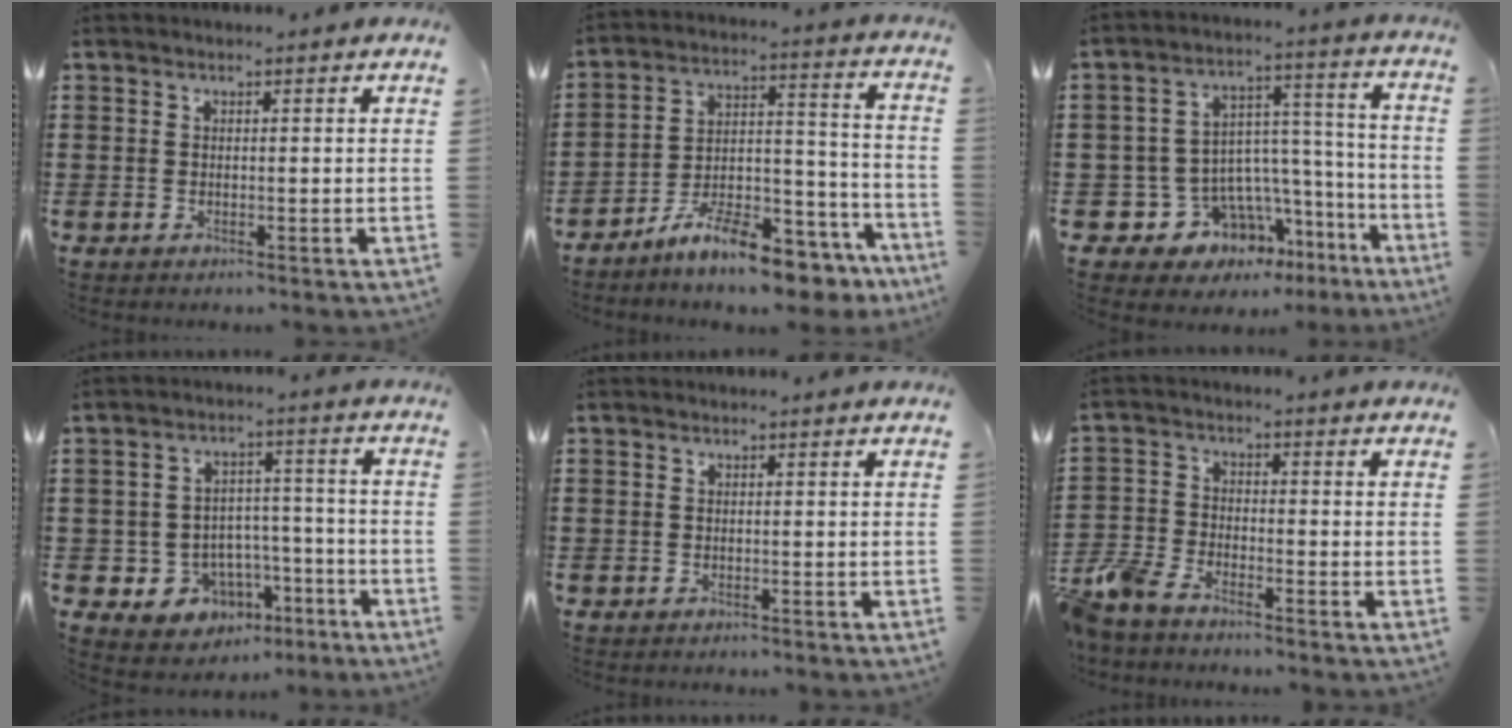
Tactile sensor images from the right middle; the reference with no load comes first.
{"total": 11.5, "force": [-9.9, 2.0, 5.5], "torque": [-0.078, 0.035, -0.184]}
{"total": 8.7, "force": [-5.8, 6.2, 1.9], "torque": [-0.062, -0.002, -0.100]}
{"total": 6.2, "force": [-3.2, 5.2, 1.2], "torque": [-0.034, 0.024, -0.054]}
{"total": 0.8, "force": [-0.7, 0.5, 0.0], "torque": [-0.001, 0.001, -0.014]}
{"total": 5.3, "force": [-4.9, 1.4, 1.6], "torque": [-0.064, -0.007, -0.104]}